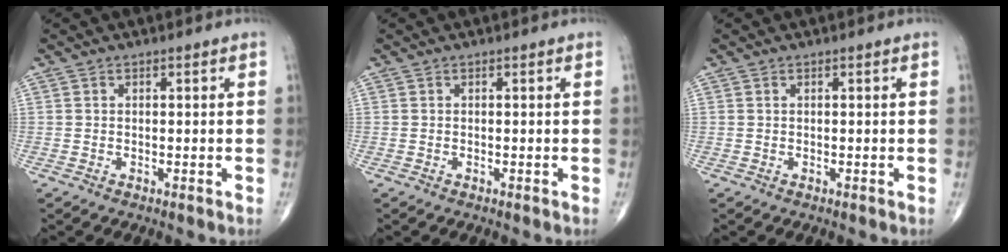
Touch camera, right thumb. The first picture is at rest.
{"total": 0.0}
{"total": 0.0}